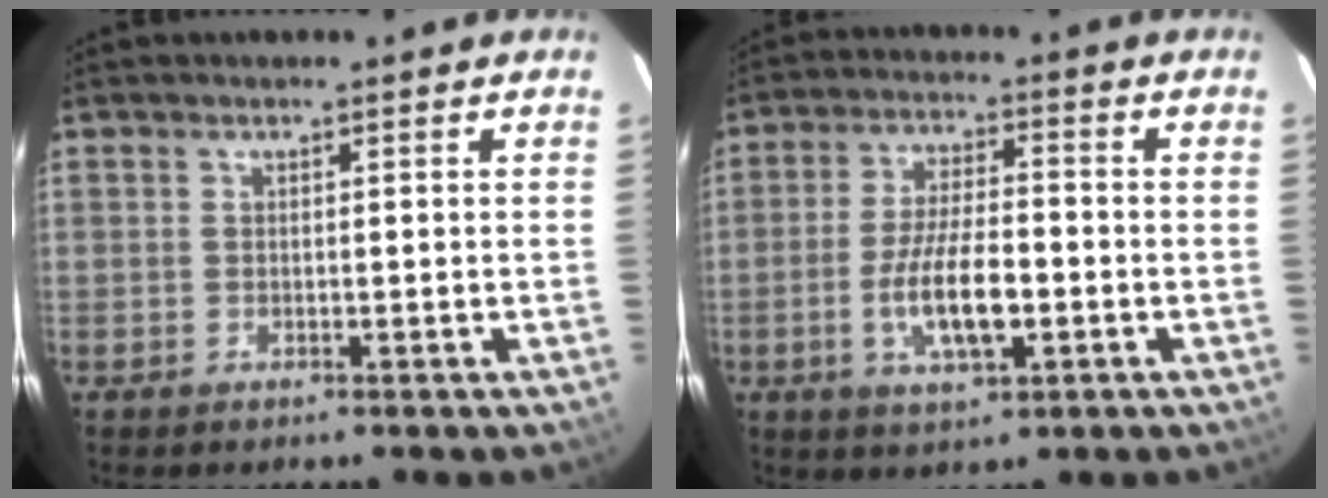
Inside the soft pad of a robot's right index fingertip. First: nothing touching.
{"total": 10.0, "force": [-3.0, 3.3, 9.0], "torque": [-0.178, -0.008, -0.051]}